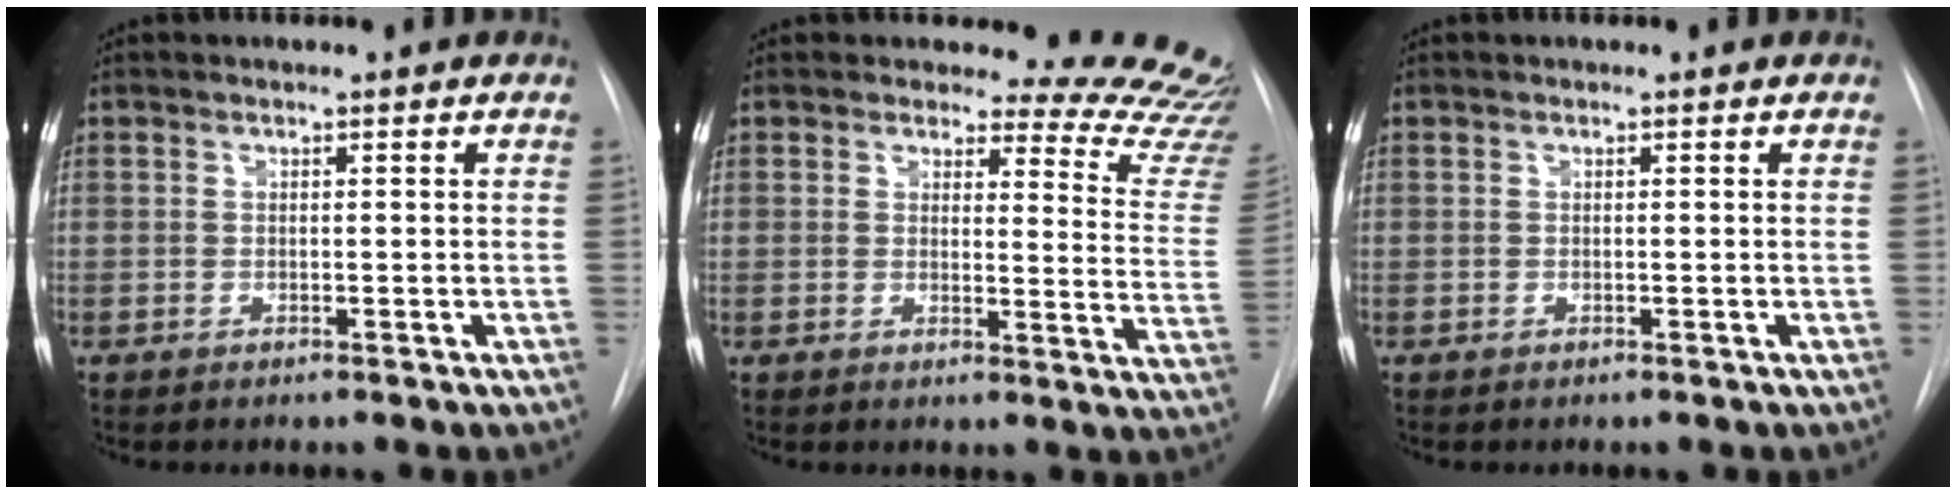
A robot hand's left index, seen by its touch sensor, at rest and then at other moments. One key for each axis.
{"total": 14.5, "fx": 14.2, "fy": 2.2, "fz": 1.9, "tx": 0.012, "ty": -0.138, "tz": 0.119}
{"total": 0.0}